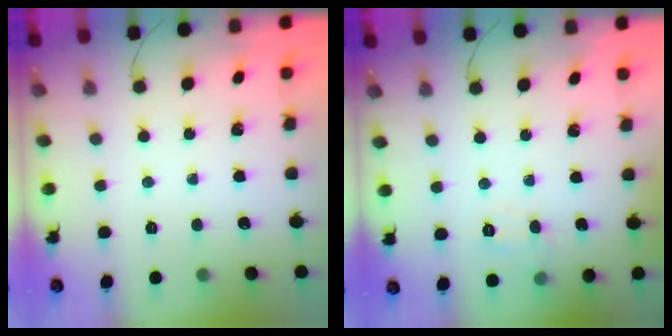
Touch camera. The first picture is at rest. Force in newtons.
{"total": 6.4, "press": 6.3, "slide": 1.4}